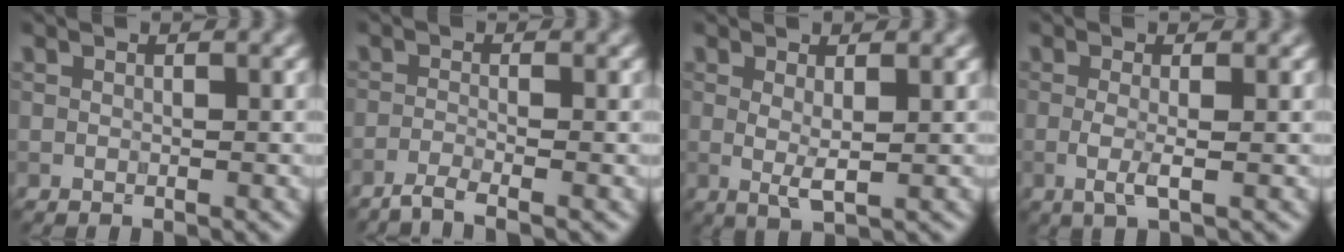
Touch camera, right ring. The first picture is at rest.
{"total": 2.5, "force": [-1.9, 0.4, 1.6], "torque": [-0.031, -0.002, -0.051]}
{"total": 1.9, "force": [0.3, 0.4, 1.8], "torque": [-0.040, -0.003, 0.004]}
{"total": 2.2, "force": [-0.3, 0.5, 2.1], "torque": [-0.046, -0.005, -0.012]}